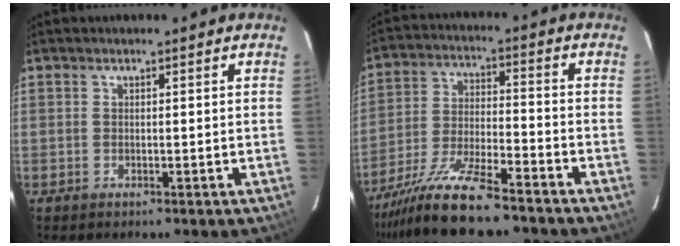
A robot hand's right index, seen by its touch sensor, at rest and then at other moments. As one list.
[{"total": 12.5, "force": [-10.4, 1.2, 7.0], "torque": [-0.129, -0.014, -0.184]}]